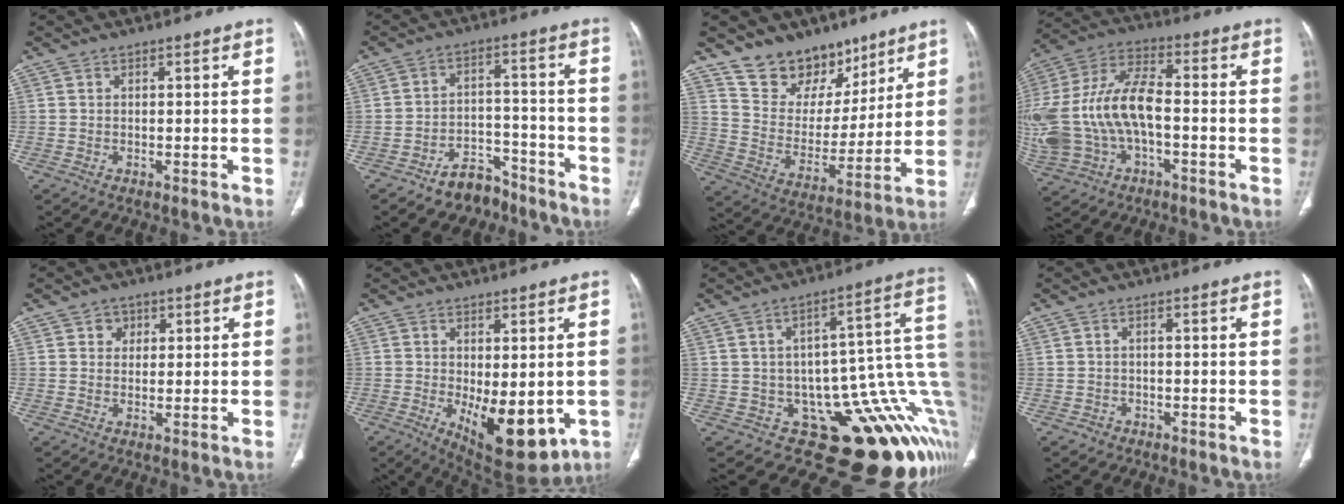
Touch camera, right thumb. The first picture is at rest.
{"total": 7.5, "force": [-5.7, 4.3, 2.4], "torque": [-0.011, 0.057, -0.091]}
{"total": 15.7, "force": [11.6, 9.7, 4.2], "torque": [-0.011, -0.080, 0.210]}
{"total": 20.5, "force": [-2.3, 11.4, 16.8], "torque": [-0.378, 0.033, -0.036]}
{"total": 2.9, "force": [1.2, 2.6, 0.7], "torque": [0.010, -0.004, 0.015]}
{"total": 13.4, "force": [-3.1, 5.8, 11.7], "torque": [-0.151, -0.020, -0.022]}
{"total": 22.4, "force": [-3.6, 10.2, 19.6], "torque": [-0.146, 0.050, -0.032]}
{"total": 1.4, "force": [-0.8, 1.1, 0.2], "torque": [-0.002, 0.008, -0.012]}